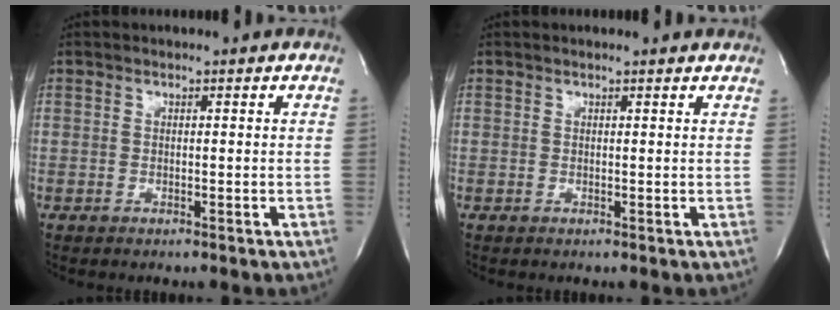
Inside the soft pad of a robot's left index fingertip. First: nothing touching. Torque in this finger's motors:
{"motor_torque": [0.07, -0.21, -0.39, -0.06]}